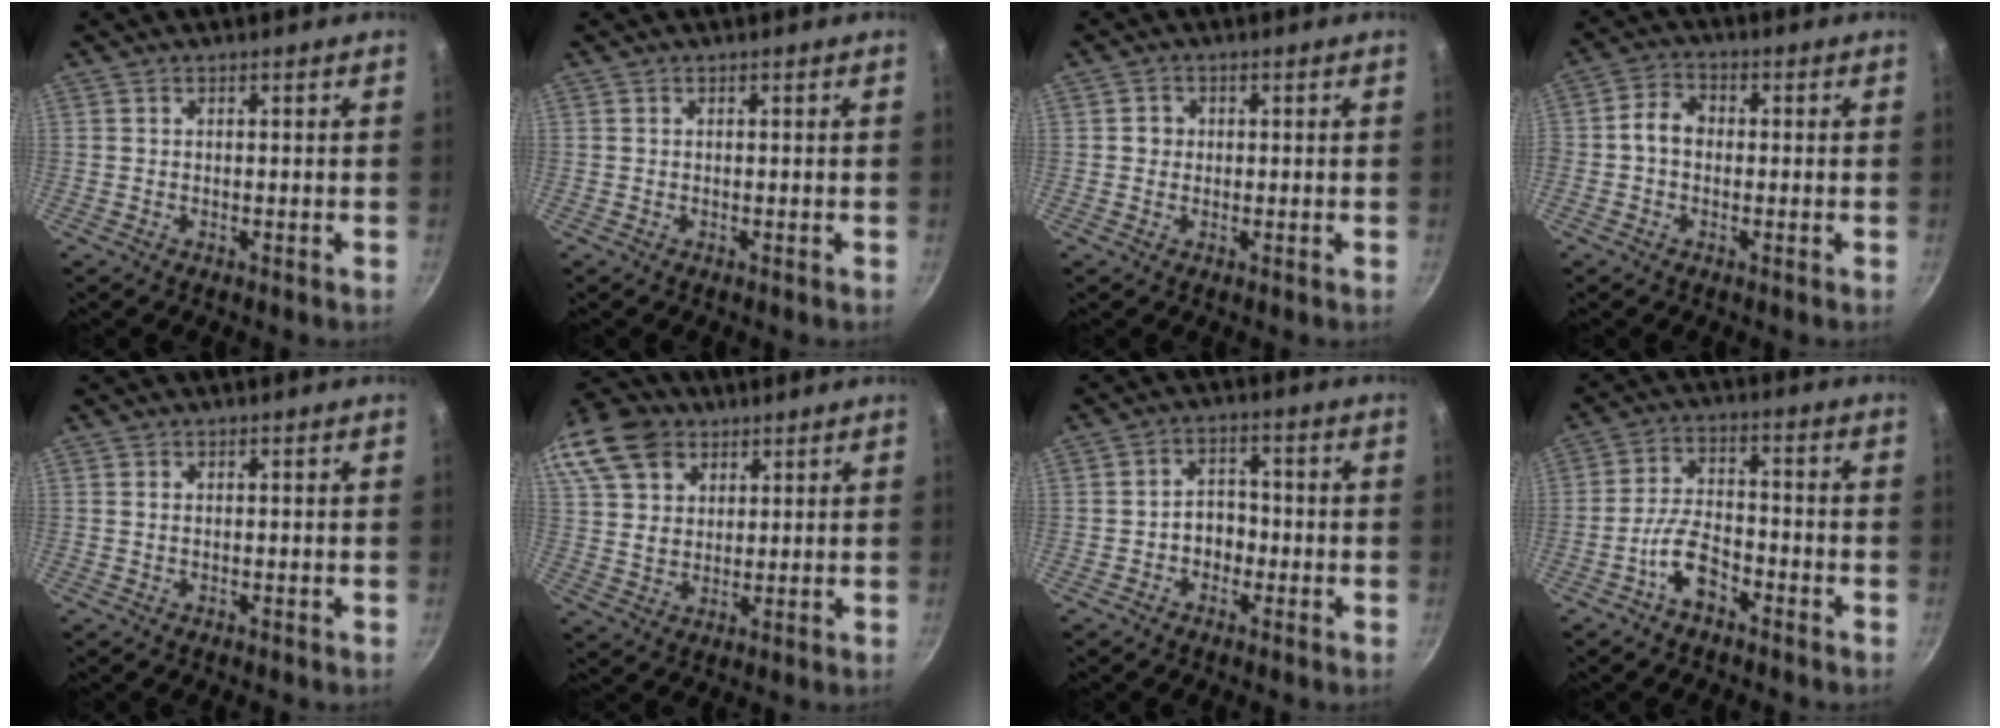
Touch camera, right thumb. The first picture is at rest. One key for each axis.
{"total": 0.0}
{"total": 2.0, "fx": 0.1, "fy": 1.9, "fz": 0.5, "tx": 0.002, "ty": 0.004, "tz": -0.002}
{"total": 4.7, "fx": -0.4, "fy": 3.6, "fz": 2.9, "tx": -0.041, "ty": 0.016, "tz": -0.022}
{"total": 0.0}
{"total": 22.1, "fx": 11.7, "fy": 15.7, "fz": 10.3, "tx": -0.248, "ty": 0.025, "tz": 0.219}
{"total": 4.5, "fx": -1.5, "fy": 3.6, "fz": 2.4, "tx": -0.005, "ty": 0.019, "tz": -0.027}
{"total": 7.4, "fx": -4.2, "fy": 3.7, "fz": 4.9, "tx": -0.081, "ty": 0.040, "tz": -0.083}